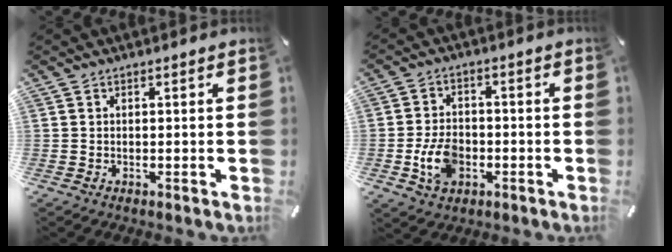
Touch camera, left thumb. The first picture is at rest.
{"total": 8.5, "force": [-2.3, 6.2, 5.3], "torque": [-0.118, 0.011, -0.040]}